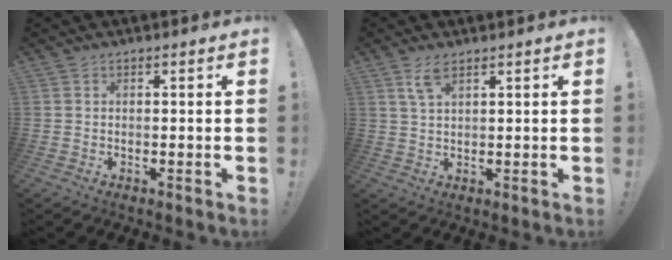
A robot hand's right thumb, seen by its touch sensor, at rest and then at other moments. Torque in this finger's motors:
{"motor_torque": [-0.55, 0.56, 0.26, 0.29, 0.07]}